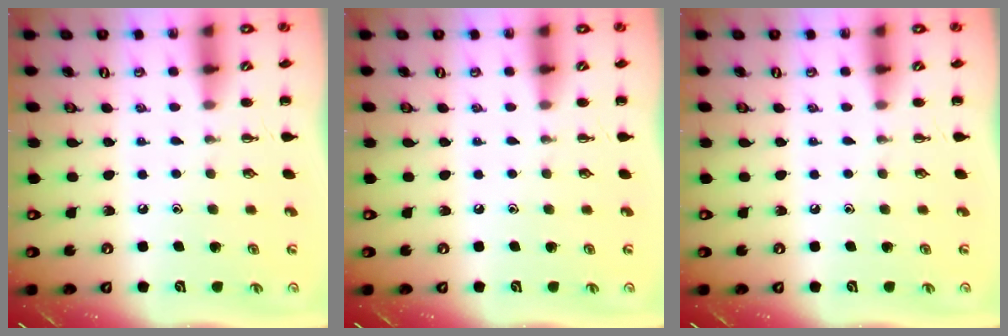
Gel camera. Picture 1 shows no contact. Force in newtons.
{"total": 0.0}
{"total": 0.0}